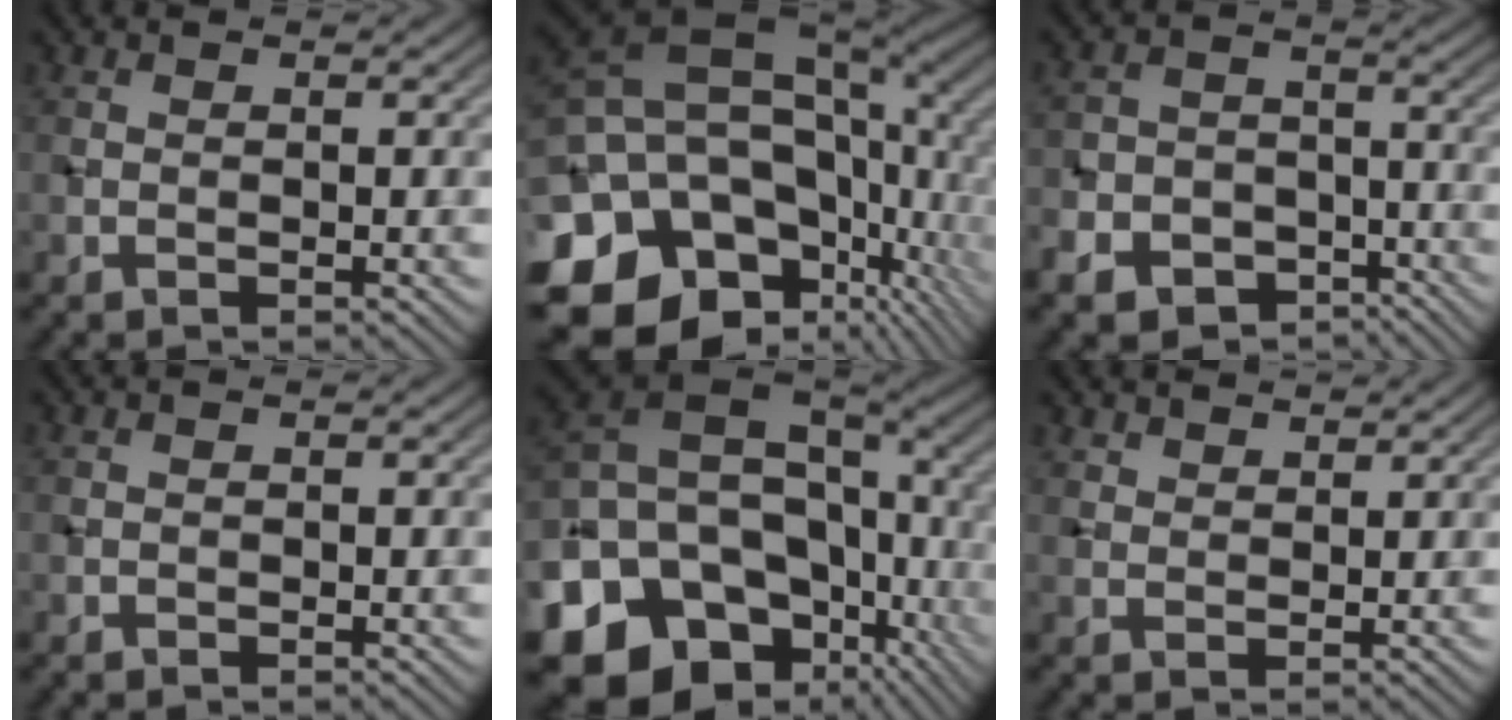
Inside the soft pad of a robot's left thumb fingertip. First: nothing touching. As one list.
[{"total": 20.4, "force": [-4.1, 15.4, 12.8], "torque": [-0.271, 0.000, -0.046]}, {"total": 10.3, "force": [-6.9, 7.1, 2.9], "torque": [-0.075, -0.028, -0.117]}, {"total": 0.0}, {"total": 20.4, "force": [-5.0, 15.7, 12.0], "torque": [-0.281, -0.030, -0.045]}, {"total": 3.0, "force": [2.6, 1.1, 0.9], "torque": [-0.021, -0.006, 0.060]}]